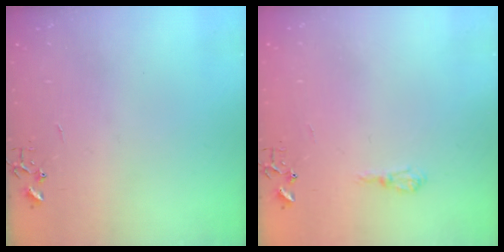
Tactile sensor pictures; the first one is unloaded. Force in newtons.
{"total": 7.2, "press": 7.1, "slide": 0.6}